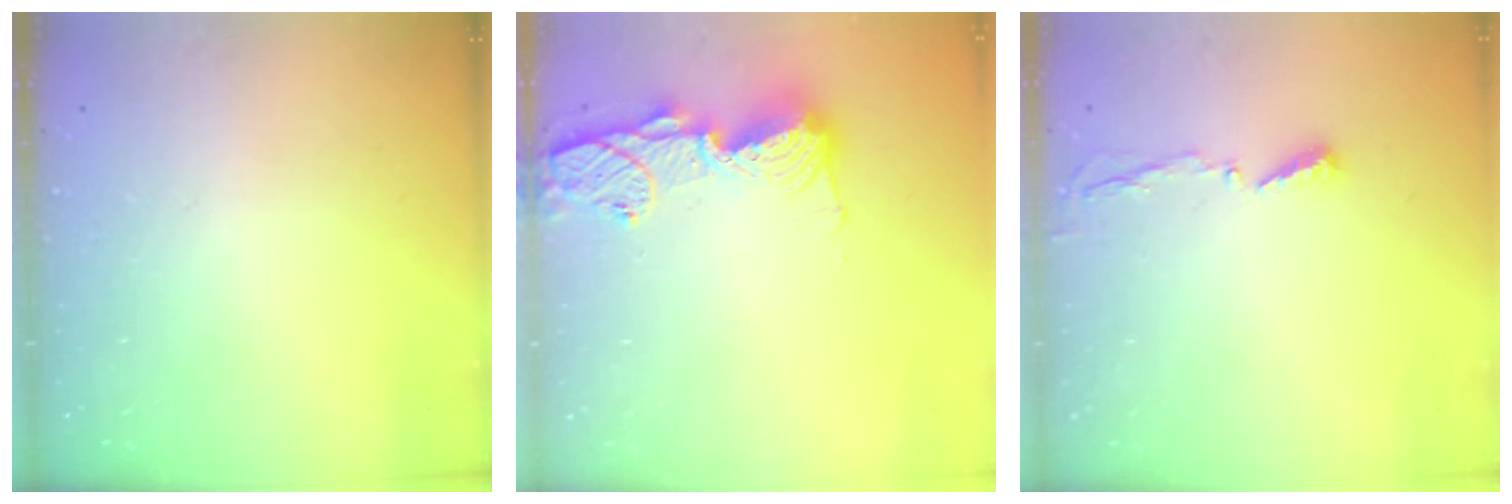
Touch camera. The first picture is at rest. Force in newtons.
{"total": 14.3, "press": 14.2, "slide": 1.3}
{"total": 3.6, "press": 3.6, "slide": 0.4}